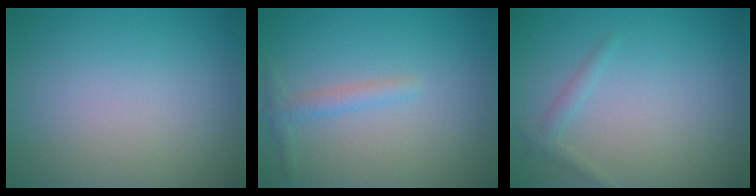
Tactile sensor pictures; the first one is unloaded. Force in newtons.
{"total": 1.4, "press": 1.4, "slide": 0.1}
{"total": 1.1, "press": 1.1, "slide": 0.0}